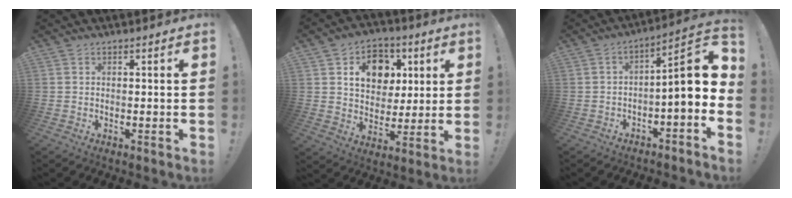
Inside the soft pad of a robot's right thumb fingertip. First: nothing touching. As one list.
[{"total": 13.2, "force": [5.3, 10.1, 6.5], "torque": [-0.085, -0.022, 0.101]}, {"total": 10.3, "force": [0.1, 2.5, 10.0], "torque": [-0.147, -0.005, -0.005]}]